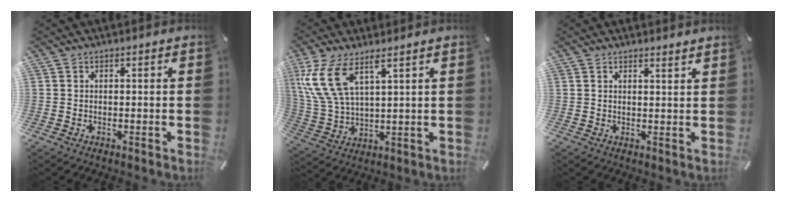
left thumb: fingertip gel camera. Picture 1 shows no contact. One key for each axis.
{"total": 11.5, "fx": 6.6, "fy": 4.7, "fz": 8.2, "tx": -0.201, "ty": -0.020, "tz": 0.120}
{"total": 1.6, "fx": 1.6, "fy": -0.2, "fz": 0.3, "tx": -0.008, "ty": -0.007, "tz": 0.030}